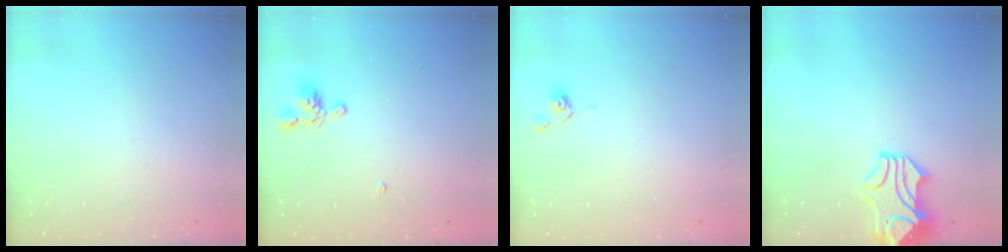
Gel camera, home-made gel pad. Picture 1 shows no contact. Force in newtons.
{"total": 6.1, "press": 6.1, "slide": 0.2}
{"total": 2.3, "press": 2.3, "slide": 0.2}
{"total": 1.0, "press": 0.3, "slide": 1.0}